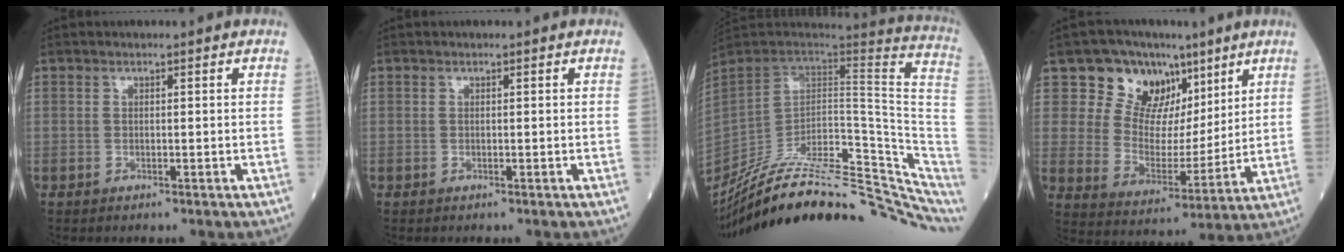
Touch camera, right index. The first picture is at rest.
{"total": 0.0}
{"total": 34.6, "force": [-27.7, 7.7, 19.1], "torque": [-0.234, -0.023, -0.397]}
{"total": 12.5, "force": [7.4, 8.4, 5.5], "torque": [-0.096, 0.021, 0.135]}